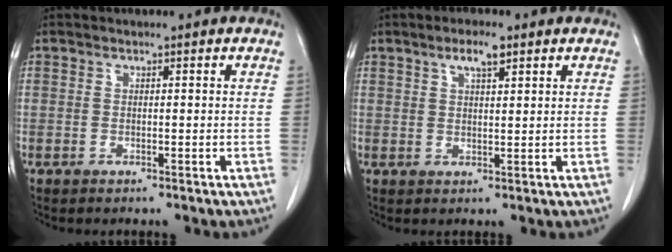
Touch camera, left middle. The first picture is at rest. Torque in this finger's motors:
{"motor_torque": [0.60, -0.38, 0.04, 0.04]}